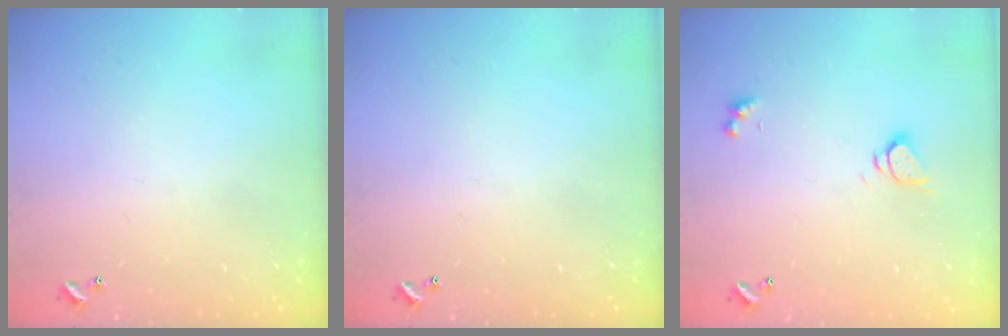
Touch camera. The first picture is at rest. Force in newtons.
{"total": 0.0}
{"total": 2.7, "press": 2.7, "slide": 0.3}